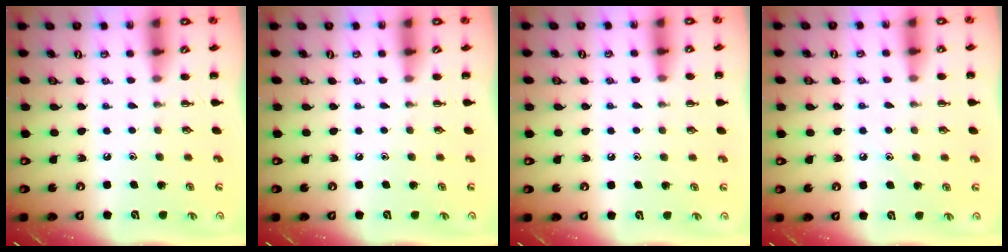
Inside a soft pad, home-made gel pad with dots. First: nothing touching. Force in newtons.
{"total": 0.0}
{"total": 6.2, "press": 5.8, "slide": 2.3}
{"total": 7.8, "press": 7.4, "slide": 2.6}